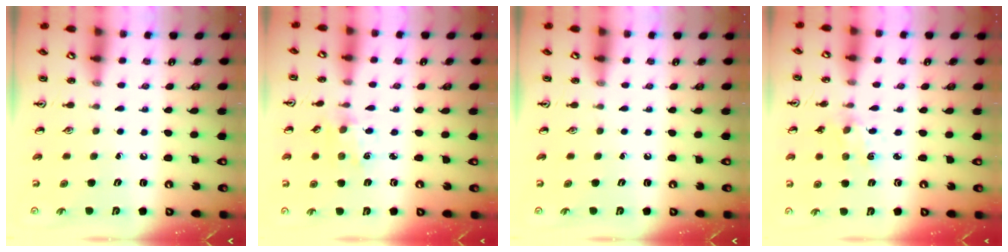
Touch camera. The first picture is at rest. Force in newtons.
{"total": 1.6, "press": 1.5, "slide": 0.3}
{"total": 0.0}
{"total": 1.6, "press": 1.6, "slide": 0.5}